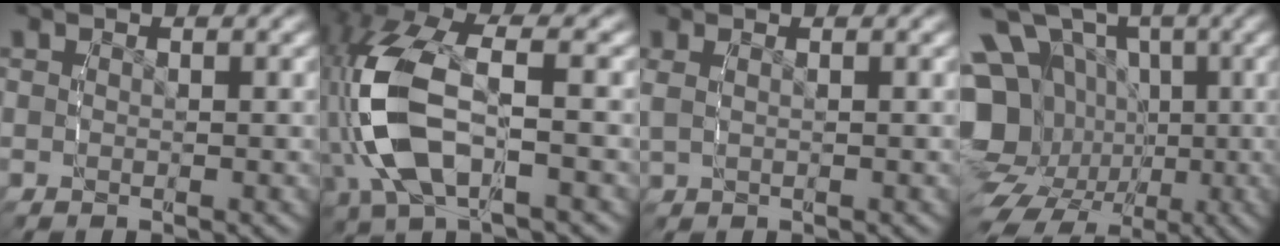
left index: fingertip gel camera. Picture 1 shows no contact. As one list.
[{"total": 8.6, "force": [-1.5, 4.4, 7.2], "torque": [-0.197, -0.011, -0.022]}, {"total": 1.1, "force": [0.1, 0.8, 0.7], "torque": [-0.028, 0.000, 0.004]}, {"total": 13.5, "force": [-2.9, 11.4, 6.7], "torque": [-0.145, -0.062, -0.046]}]